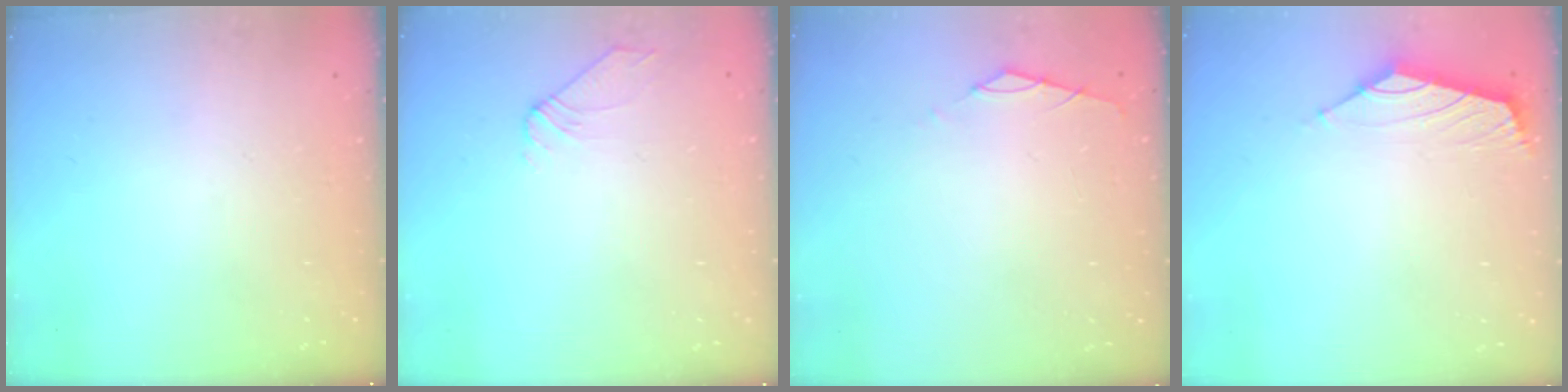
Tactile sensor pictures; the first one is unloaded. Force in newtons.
{"total": 4.4, "press": 4.4, "slide": 0.7}
{"total": 0.7, "press": 0.6, "slide": 0.4}
{"total": 1.7, "press": 1.5, "slide": 0.7}